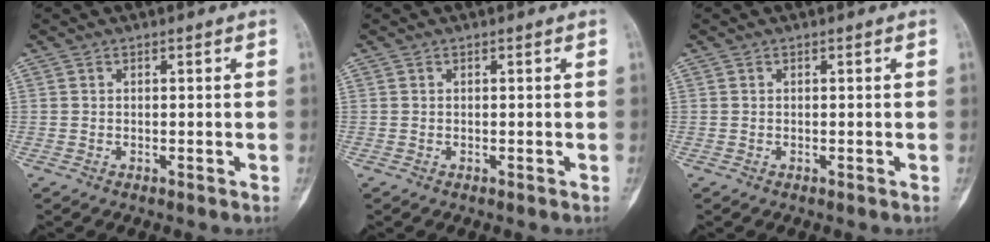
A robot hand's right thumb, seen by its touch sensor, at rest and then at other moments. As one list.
[{"total": 0.0}, {"total": 0.0}]